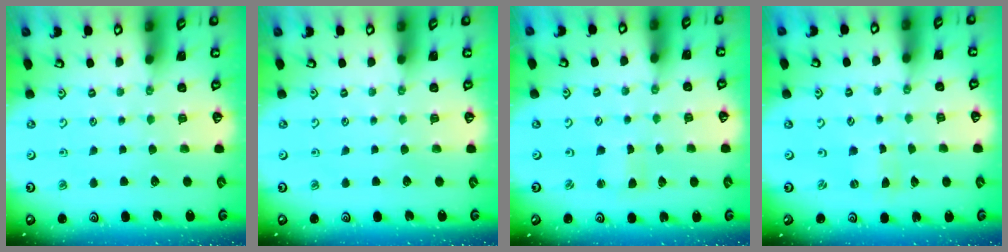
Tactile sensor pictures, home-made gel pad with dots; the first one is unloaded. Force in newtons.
{"total": 0.0}
{"total": 2.1, "press": 2.1, "slide": 0.3}
{"total": 0.0}